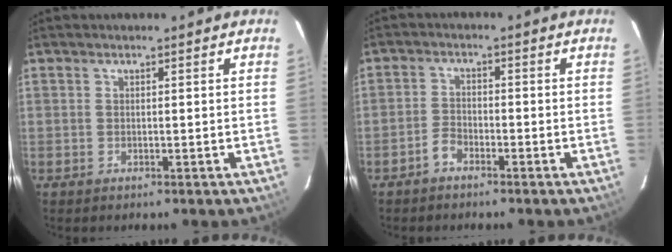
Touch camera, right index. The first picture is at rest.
{"total": 2.7, "force": [-2.1, 1.2, 1.0], "torque": [-0.031, 0.007, -0.042]}